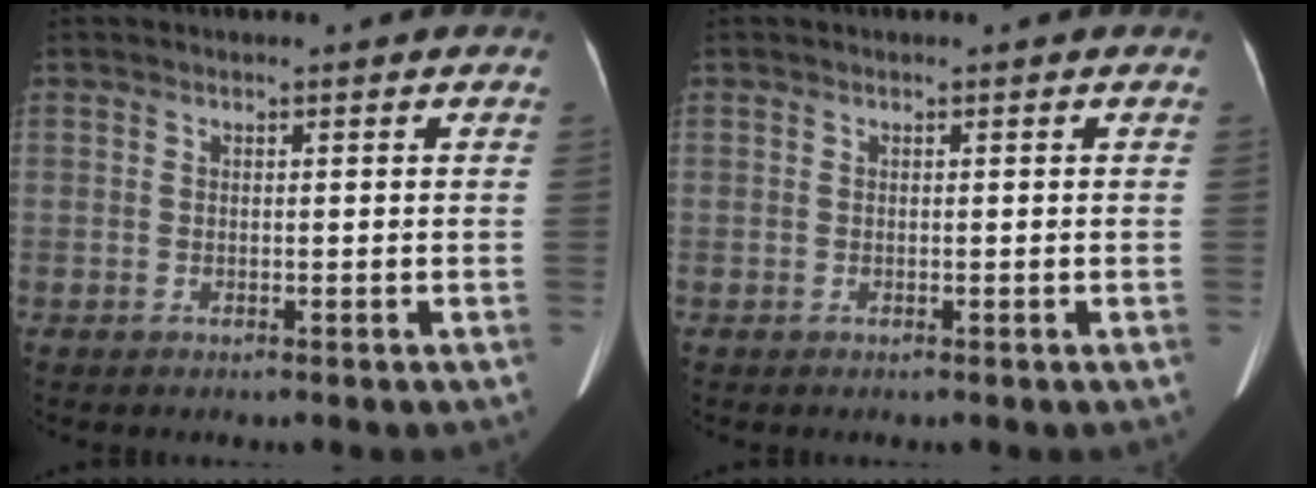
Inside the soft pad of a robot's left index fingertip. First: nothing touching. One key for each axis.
{"total": 0.0}